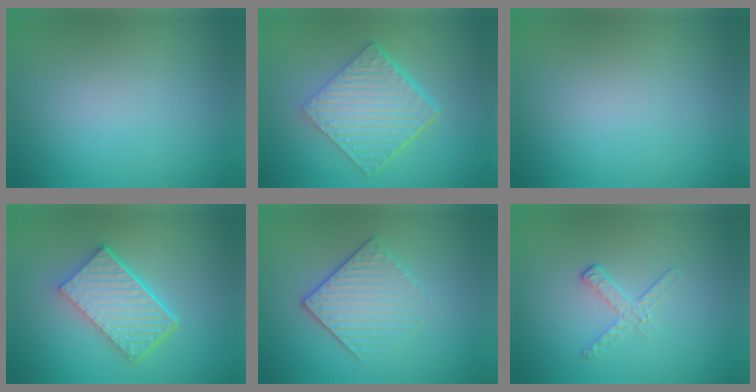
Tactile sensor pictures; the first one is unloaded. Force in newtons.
{"total": 6.7, "press": 4.5, "slide": 4.9}
{"total": 0.0}
{"total": 6.1, "press": 4.4, "slide": 4.1}
{"total": 3.9, "press": 3.1, "slide": 2.3}
{"total": 1.7, "press": 0.7, "slide": 1.5}